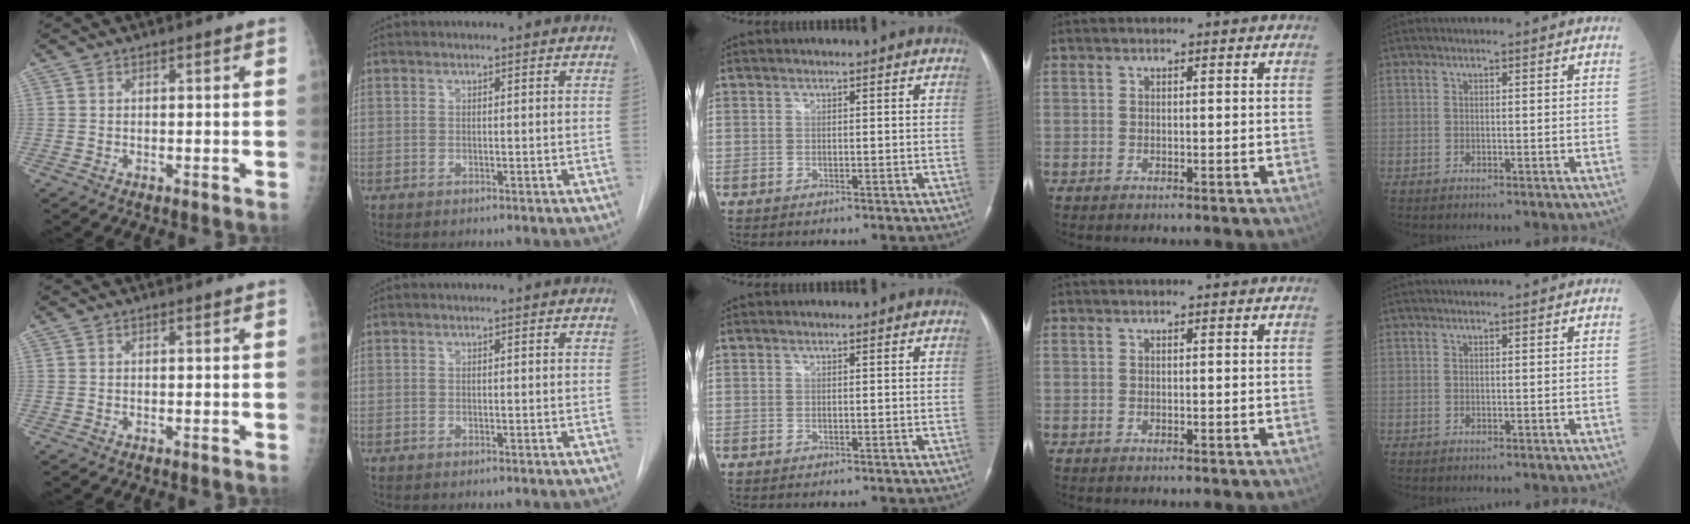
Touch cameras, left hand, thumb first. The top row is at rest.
{}